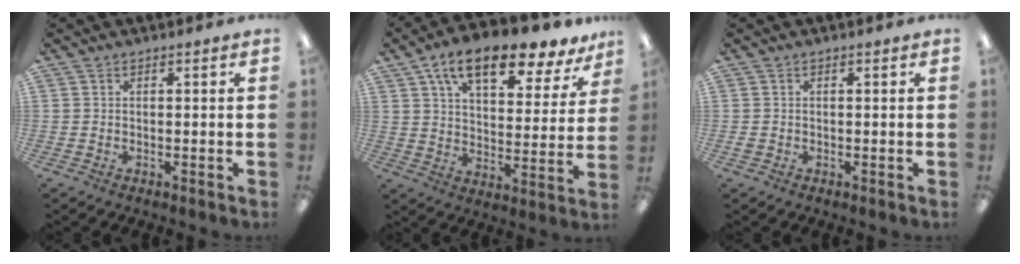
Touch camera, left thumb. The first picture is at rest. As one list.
[{"total": 15.2, "force": [10.8, 5.7, 9.1], "torque": [-0.150, -0.055, 0.184]}, {"total": 0.9, "force": [-0.2, 0.8, 0.4], "torque": [-0.007, 0.003, -0.005]}]